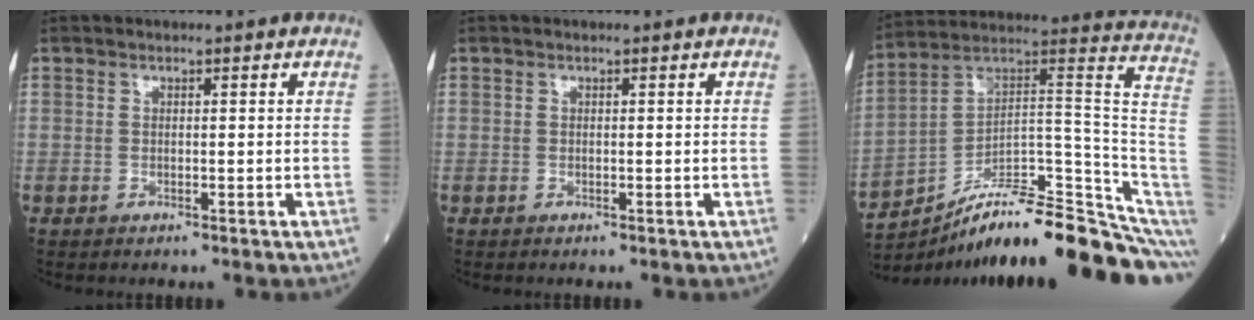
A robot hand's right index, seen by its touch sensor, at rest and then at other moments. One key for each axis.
{"total": 0.0}
{"total": 21.7, "fx": -15.9, "fy": 2.0, "fz": 14.6, "tx": -0.137, "ty": 0.072, "tz": -0.245}